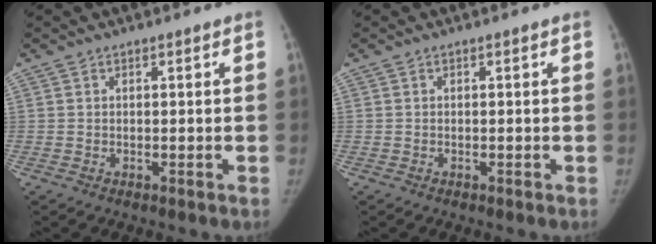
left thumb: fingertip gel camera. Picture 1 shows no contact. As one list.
[{"total": 0.0}]